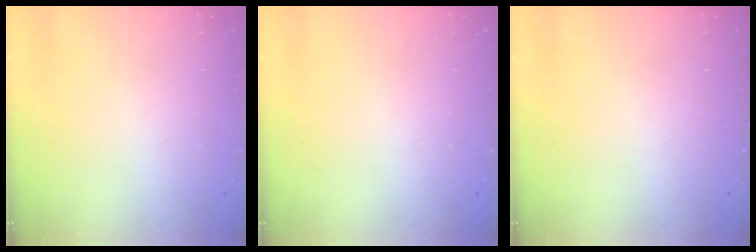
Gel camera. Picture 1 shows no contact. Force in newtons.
{"total": 0.0}
{"total": 0.0}